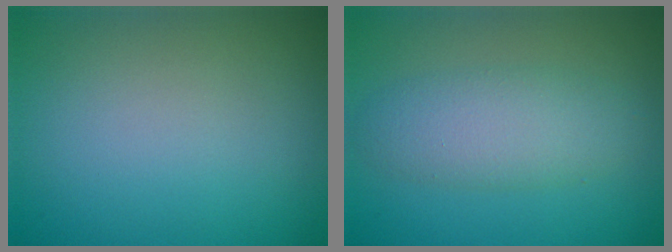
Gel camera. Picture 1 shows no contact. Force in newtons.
{"total": 4.2, "press": 4.2, "slide": 0.2}